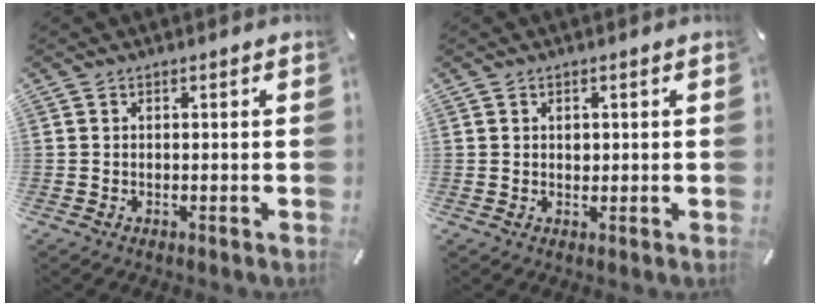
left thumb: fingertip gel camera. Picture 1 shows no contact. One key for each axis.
{"total": 1.2, "fx": 0.2, "fy": 1.0, "fz": 0.7, "tx": -0.014, "ty": 0.004, "tz": 0.003}